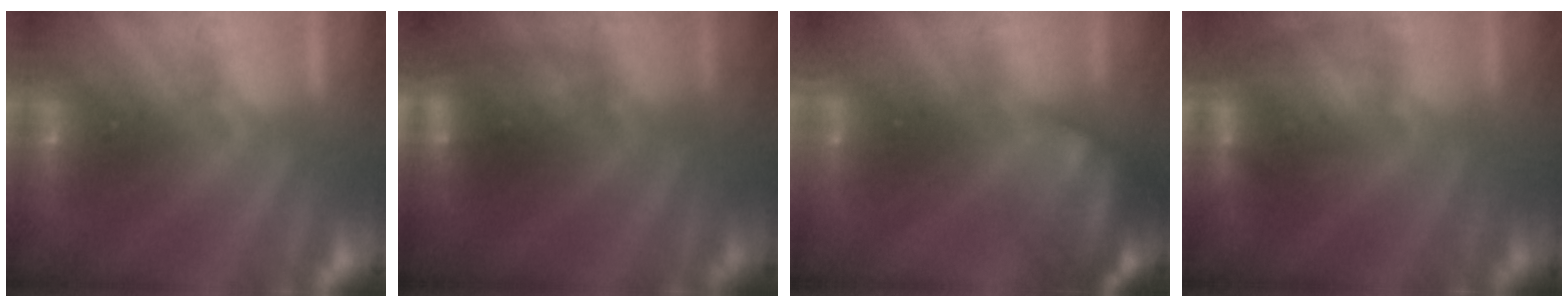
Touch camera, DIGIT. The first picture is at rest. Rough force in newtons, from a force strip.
{"total": 3.9}
{"total": 6.4}
{"total": 4.8}